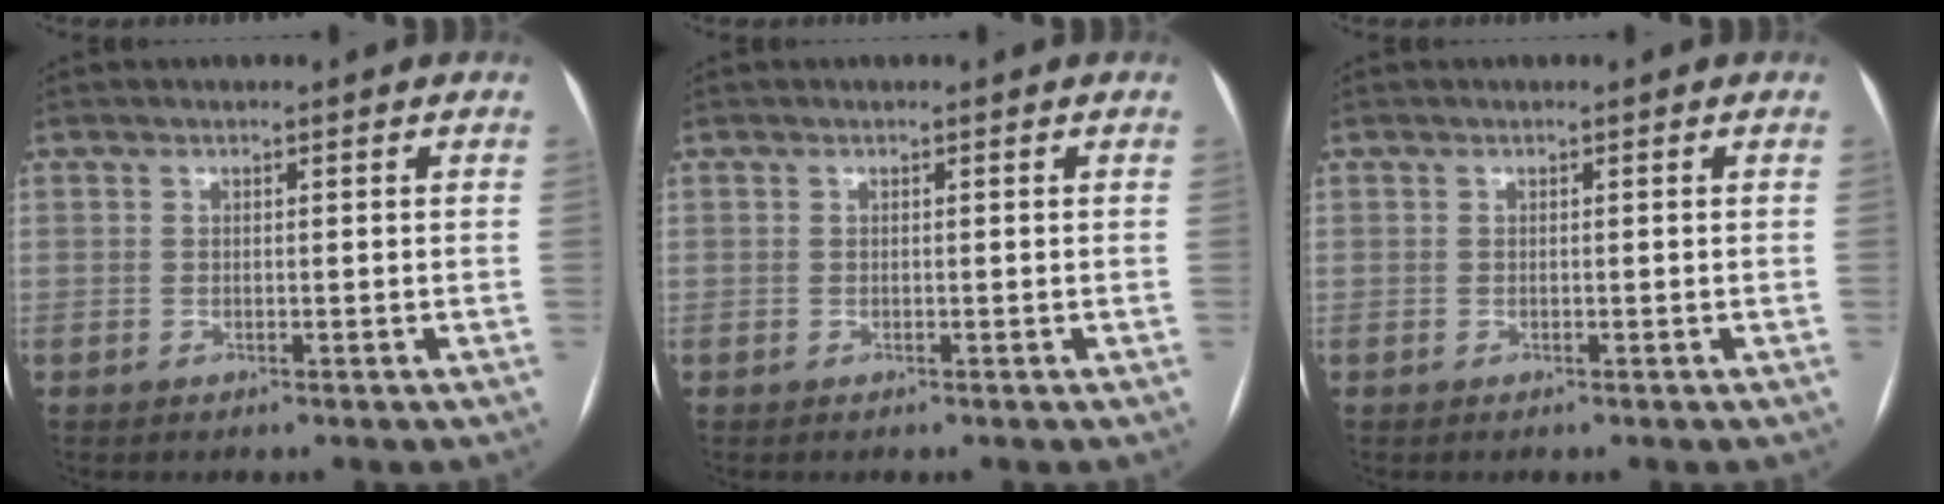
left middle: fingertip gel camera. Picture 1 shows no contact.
{"total": 0.0}
{"total": 0.0}